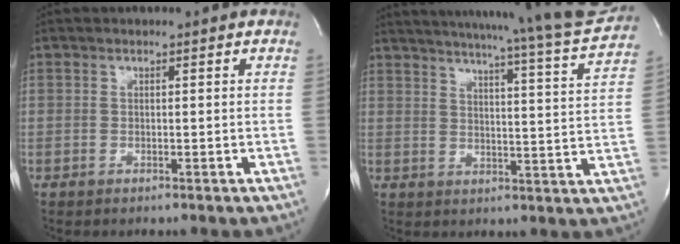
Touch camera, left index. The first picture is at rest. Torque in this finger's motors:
{"motor_torque": [0.45, -0.46, 0.45, 0.10]}